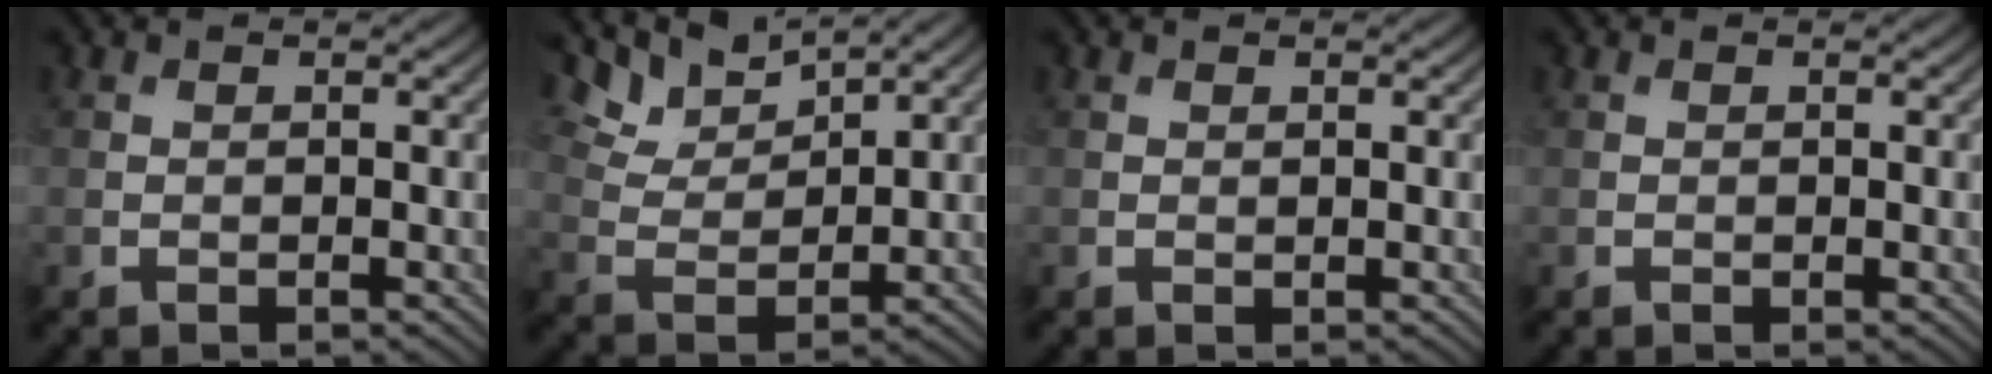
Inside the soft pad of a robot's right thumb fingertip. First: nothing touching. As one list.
[{"total": 7.0, "force": [5.8, 2.0, 3.3], "torque": [-0.081, 0.004, 0.109]}, {"total": 0.0}, {"total": 0.0}]